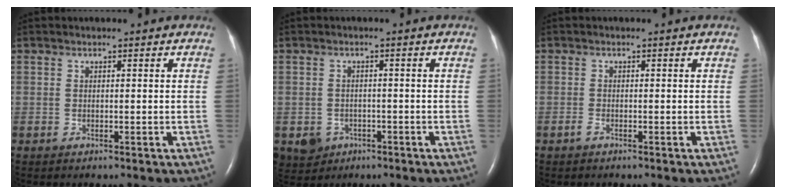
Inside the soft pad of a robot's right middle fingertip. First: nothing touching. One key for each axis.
{"total": 4.1, "fx": -1.8, "fy": 3.5, "fz": 1.0, "tx": -0.021, "ty": 0.002, "tz": -0.020}
{"total": 0.6, "fx": -0.5, "fy": 0.1, "fz": 0.4, "tx": -0.012, "ty": -0.001, "tz": -0.008}